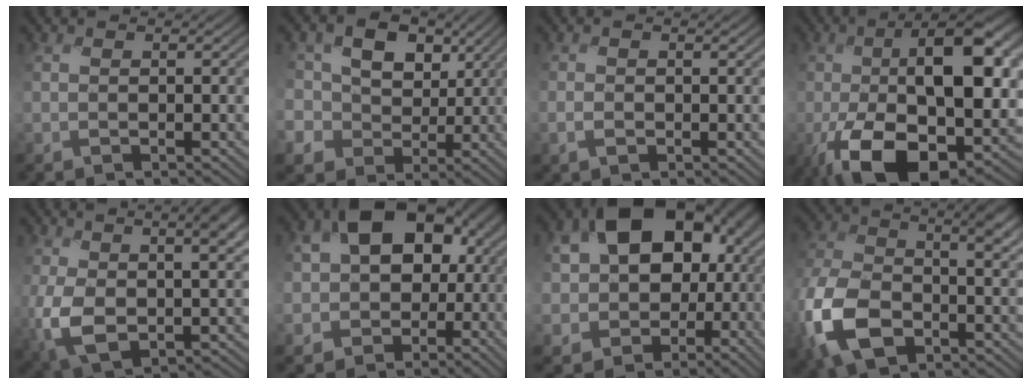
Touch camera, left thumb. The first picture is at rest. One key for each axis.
{"total": 10.8, "fx": 2.5, "fy": 9.1, "fz": 5.3, "tx": -0.128, "ty": 0.011, "tz": 0.029}
{"total": 1.1, "fx": -0.3, "fy": 0.8, "fz": 0.7, "tx": -0.015, "ty": -0.001, "tz": -0.008}
{"total": 18.9, "fx": -3.0, "fy": 9.2, "fz": 16.2, "tx": -0.244, "ty": -0.020, "tz": -0.055}
{"total": 9.9, "fx": 1.3, "fy": 5.1, "fz": 8.4, "tx": -0.187, "ty": -0.014, "tz": 0.026}
{"total": 13.8, "fx": -0.1, "fy": 11.1, "fz": 8.2, "tx": -0.149, "ty": -0.032, "tz": 0.004}
{"total": 16.7, "fx": 1.9, "fy": 13.1, "fz": 10.1, "tx": -0.165, "ty": -0.029, "tz": 0.052}
{"total": 13.1, "fx": -4.6, "fy": 8.1, "fz": 9.2, "tx": -0.235, "ty": -0.035, "tz": -0.091}